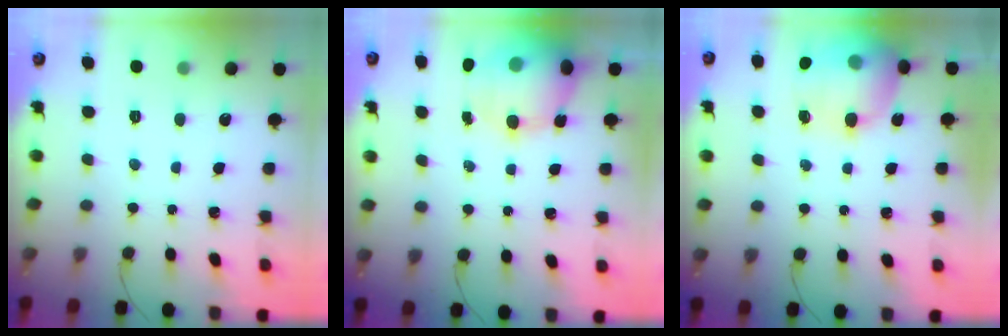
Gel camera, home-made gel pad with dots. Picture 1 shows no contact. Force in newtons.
{"total": 14.9, "press": 14.5, "slide": 3.7}
{"total": 17.0, "press": 16.9, "slide": 1.8}